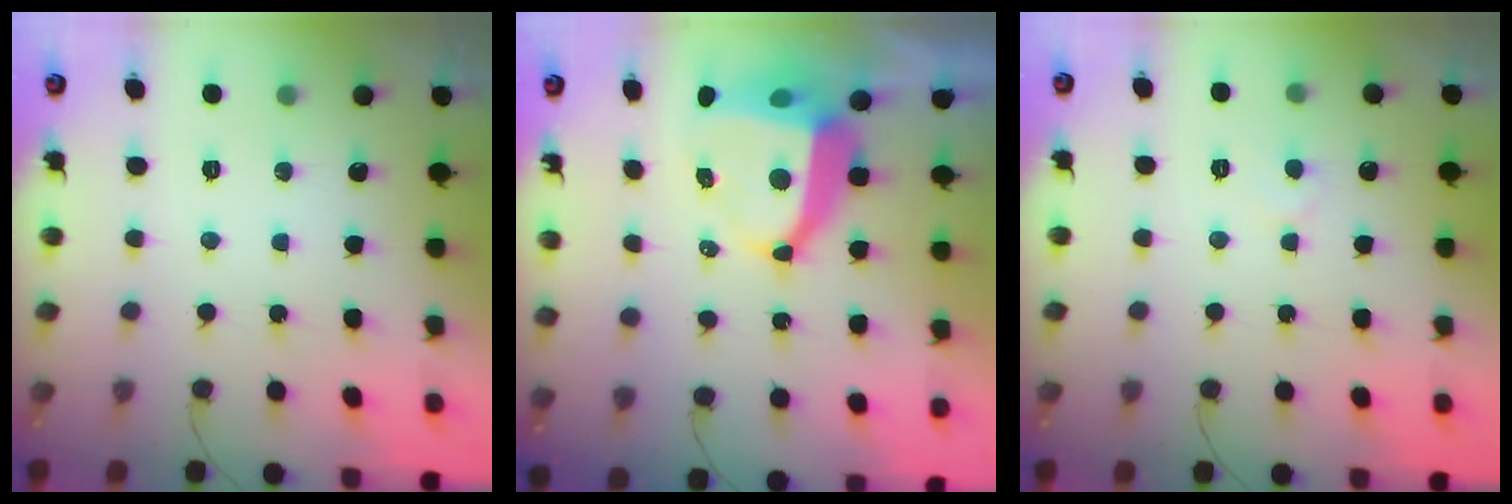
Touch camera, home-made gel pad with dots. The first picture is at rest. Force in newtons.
{"total": 9.7, "press": 9.7, "slide": 0.5}
{"total": 3.1, "press": 3.1, "slide": 0.2}